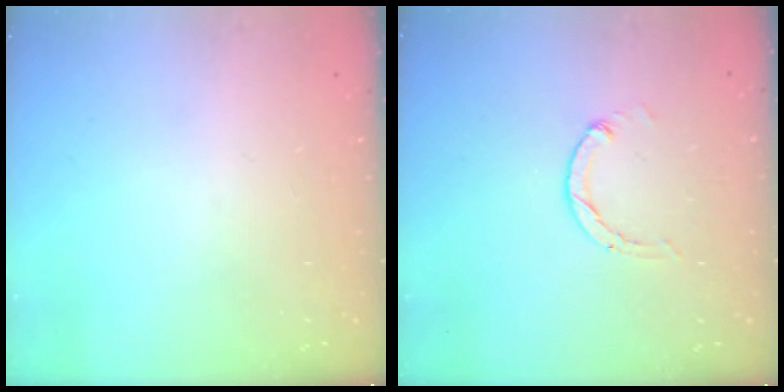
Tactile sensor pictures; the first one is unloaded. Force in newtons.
{"total": 0.0}